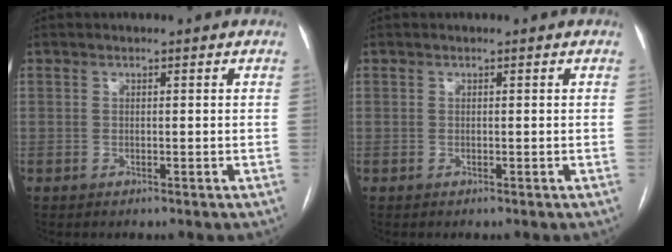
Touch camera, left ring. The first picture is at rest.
{"total": 0.0}